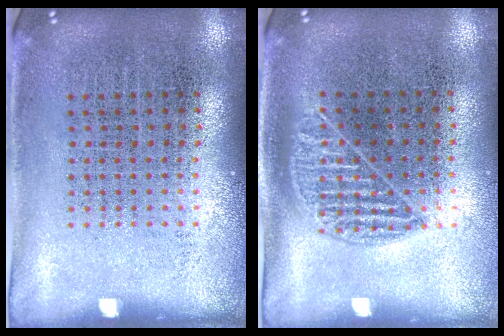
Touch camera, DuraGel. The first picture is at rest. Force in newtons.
{"total": 1.0, "press": 0.8, "slide": 0.6}